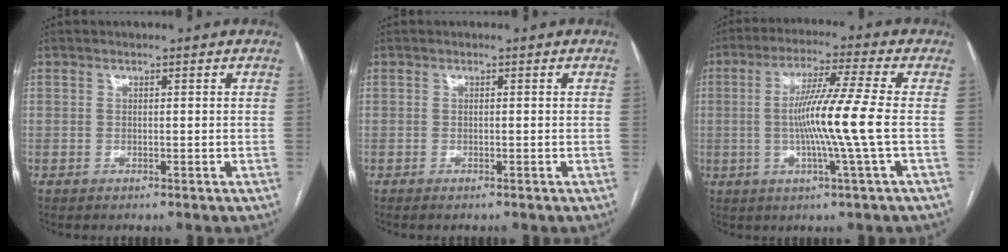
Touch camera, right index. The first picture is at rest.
{"total": 0.7, "force": [-0.5, 0.1, 0.4], "torque": [-0.010, -0.002, -0.008]}
{"total": 10.7, "force": [-1.0, -1.9, 10.5], "torque": [-0.194, -0.006, -0.019]}